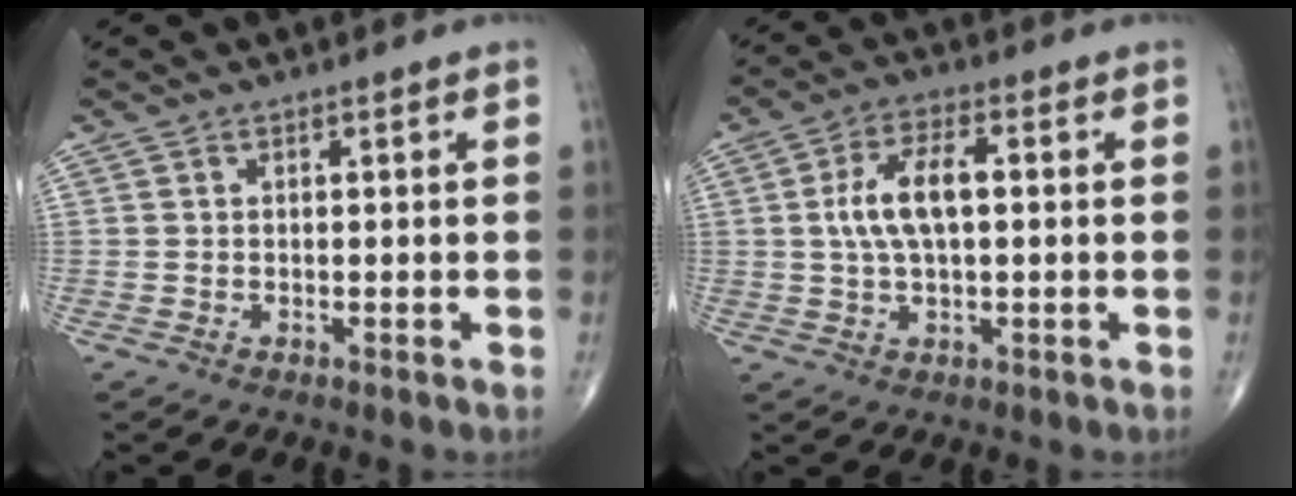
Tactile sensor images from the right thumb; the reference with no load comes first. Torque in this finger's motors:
{"motor_torque": [0.07, 0.07, 0.92, 0.22, 0.17]}